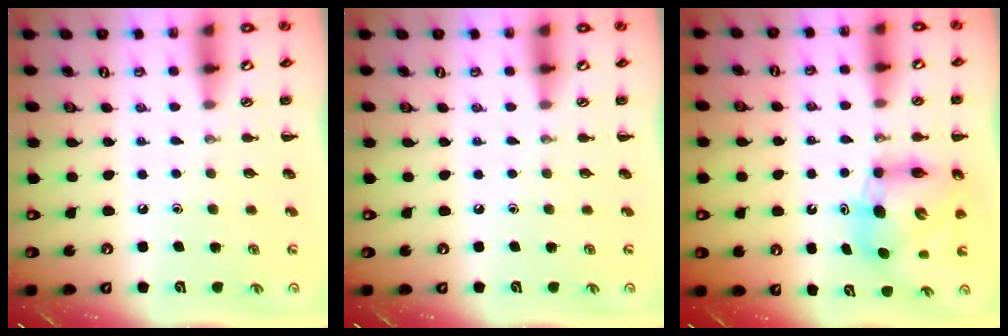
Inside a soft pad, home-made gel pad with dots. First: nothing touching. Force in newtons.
{"total": 0.0}
{"total": 8.3, "press": 7.9, "slide": 2.5}